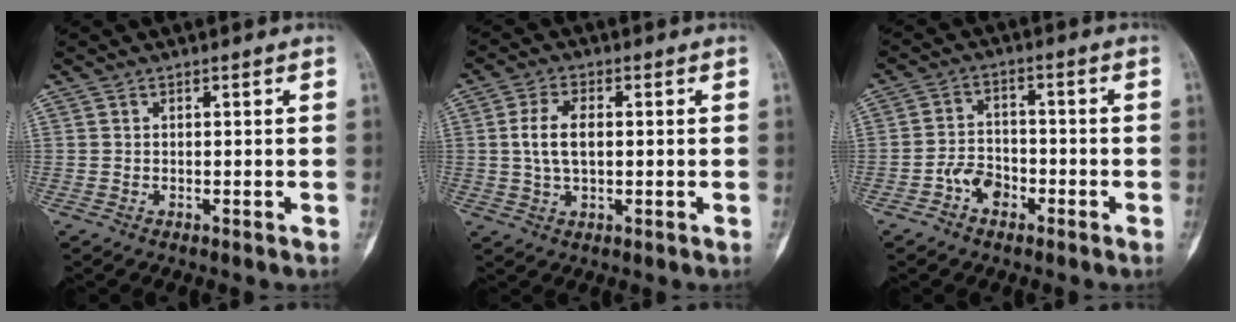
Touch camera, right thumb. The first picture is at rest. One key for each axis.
{"total": 6.3, "fx": 0.5, "fy": 3.4, "fz": 5.3, "tx": -0.103, "ty": 0.008, "tz": 0.008}
{"total": 5.3, "fx": -2.8, "fy": 3.5, "fz": 2.8, "tx": -0.033, "ty": 0.028, "tz": -0.055}